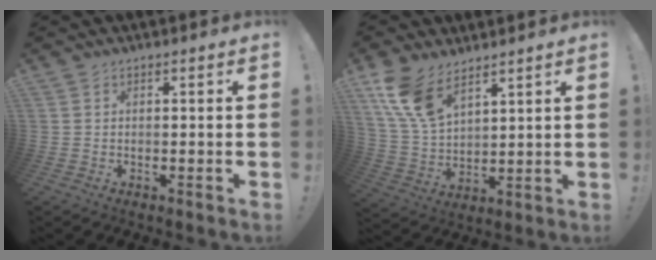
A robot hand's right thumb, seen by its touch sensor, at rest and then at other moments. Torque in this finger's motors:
{"motor_torque": [0.18, 0.22, 0.50, 0.43, 0.20]}